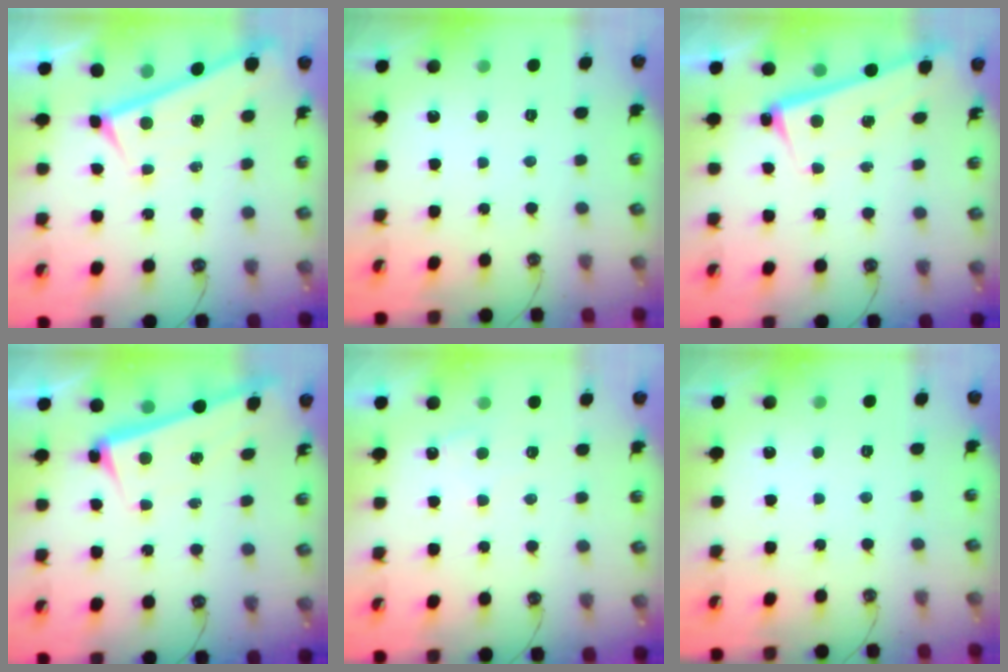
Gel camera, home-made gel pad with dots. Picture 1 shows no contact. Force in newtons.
{"total": 0.0}
{"total": 2.8, "press": 2.7, "slide": 0.5}
{"total": 2.6, "press": 2.5, "slide": 0.7}
{"total": 2.2, "press": 2.2, "slide": 0.5}
{"total": 0.0}